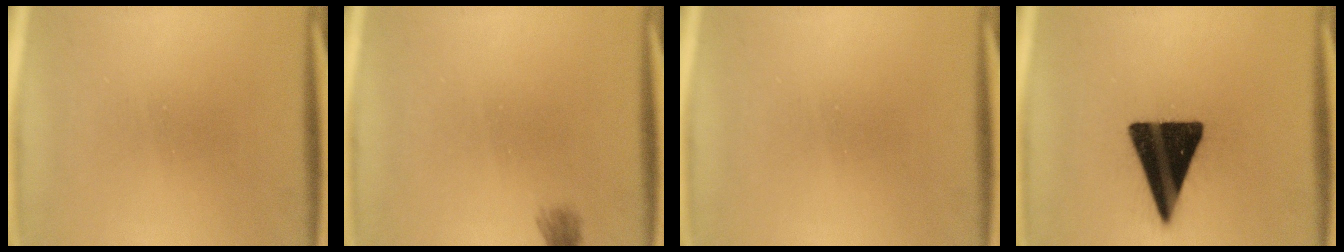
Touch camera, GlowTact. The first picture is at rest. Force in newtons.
{"total": 1.9}
{"total": 0.0}
{"total": 18.8}